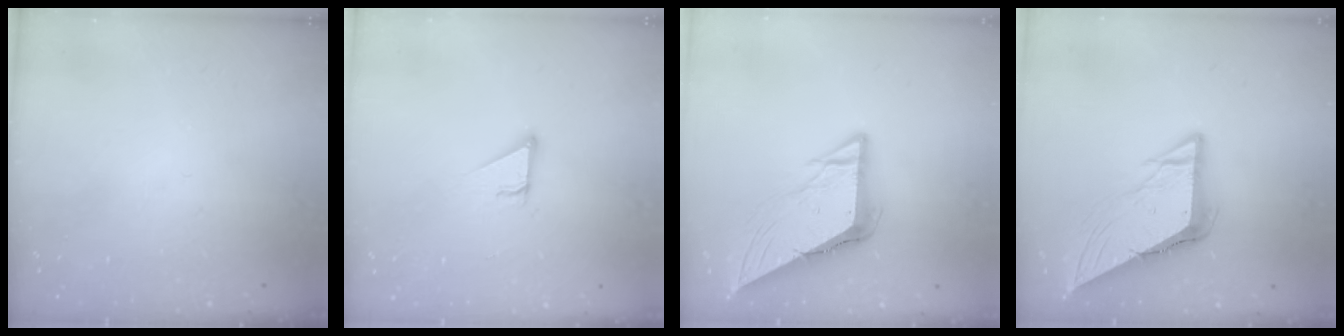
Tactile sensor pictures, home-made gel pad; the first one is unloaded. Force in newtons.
{"total": 3.4, "press": 3.4, "slide": 0.3}
{"total": 10.7, "press": 10.6, "slide": 1.3}
{"total": 10.7, "press": 10.6, "slide": 1.3}